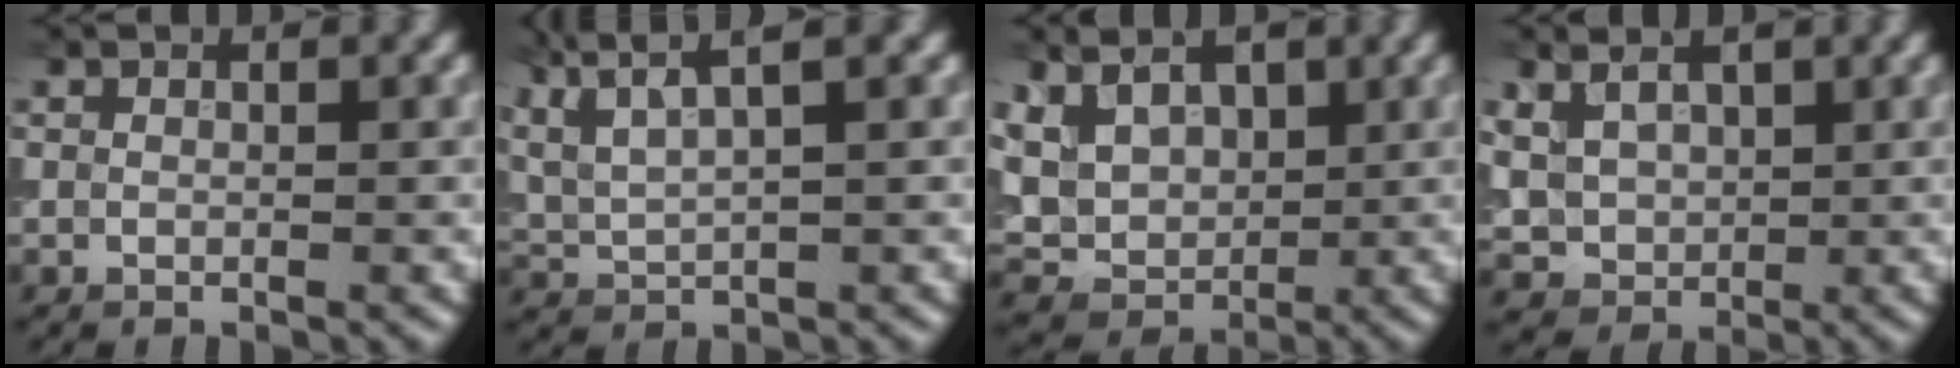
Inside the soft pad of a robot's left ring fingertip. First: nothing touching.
{"total": 5.6, "force": [3.9, 1.3, 3.9], "torque": [-0.085, 0.015, 0.067]}
{"total": 6.1, "force": [2.5, 4.5, 3.2], "torque": [-0.083, 0.009, 0.041]}
{"total": 3.6, "force": [1.5, 2.7, 1.7], "torque": [-0.053, 0.000, 0.039]}